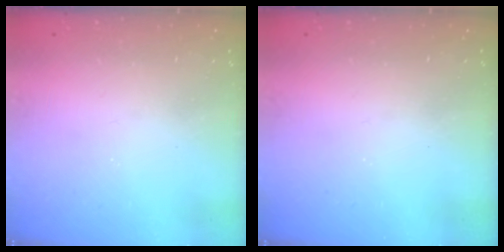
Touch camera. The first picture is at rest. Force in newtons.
{"total": 0.0}